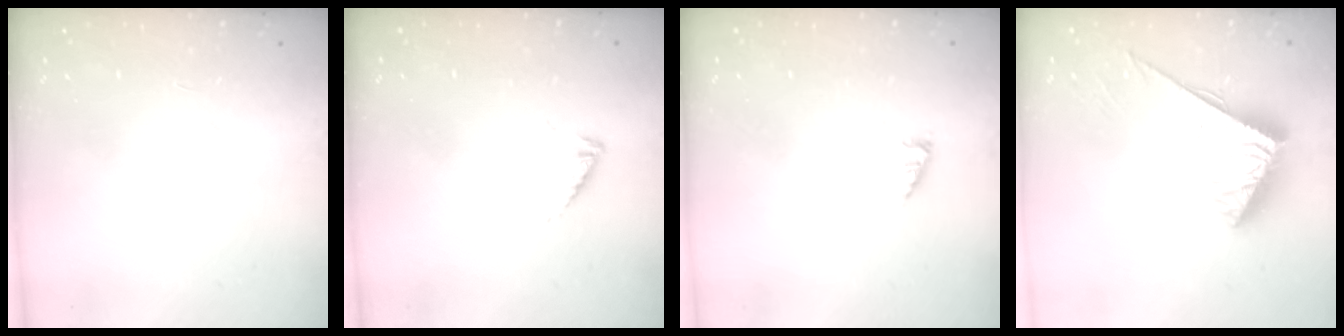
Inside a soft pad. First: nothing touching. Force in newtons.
{"total": 1.9, "press": 1.9, "slide": 0.4}
{"total": 2.8, "press": 2.7, "slide": 0.5}
{"total": 3.8, "press": 3.8, "slide": 0.4}